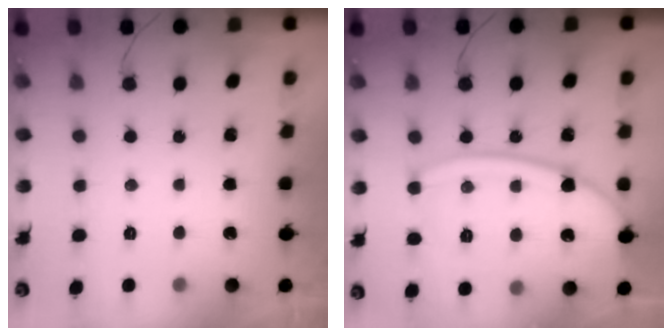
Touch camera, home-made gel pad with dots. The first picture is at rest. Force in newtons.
{"total": 15.3, "press": 15.2, "slide": 1.5}